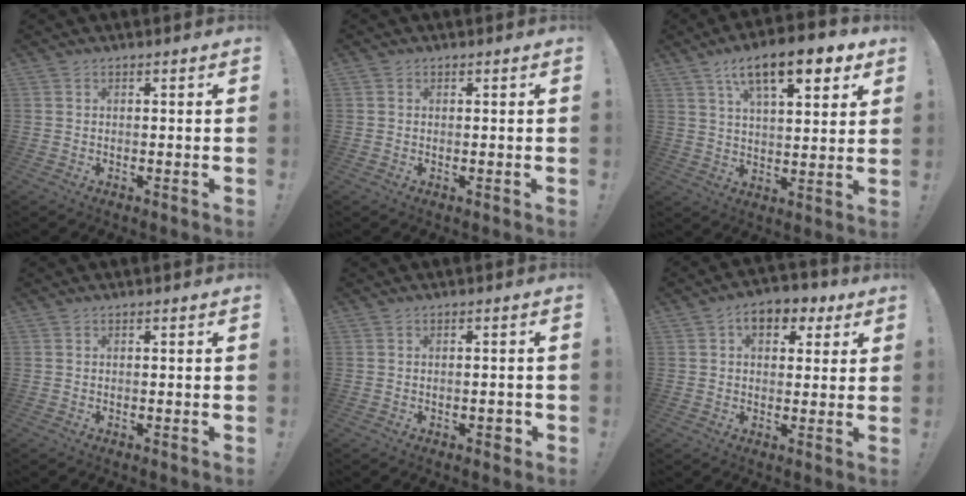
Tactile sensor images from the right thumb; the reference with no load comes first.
{"total": 0.5, "force": [0.1, 0.5, 0.1], "torque": [-0.004, 0.003, 0.004]}
{"total": 15.2, "force": [8.0, 5.6, 11.6], "torque": [-0.175, -0.032, 0.129]}
{"total": 0.0}
{"total": 2.0, "force": [-1.0, 0.9, 1.5], "torque": [-0.017, 0.004, -0.017]}
{"total": 8.0, "force": [3.6, 5.1, 5.0], "torque": [-0.060, -0.012, 0.062]}